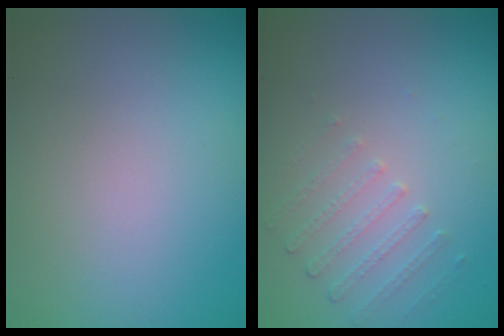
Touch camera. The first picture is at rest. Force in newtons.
{"total": 1.5, "press": 1.0, "slide": 1.1}